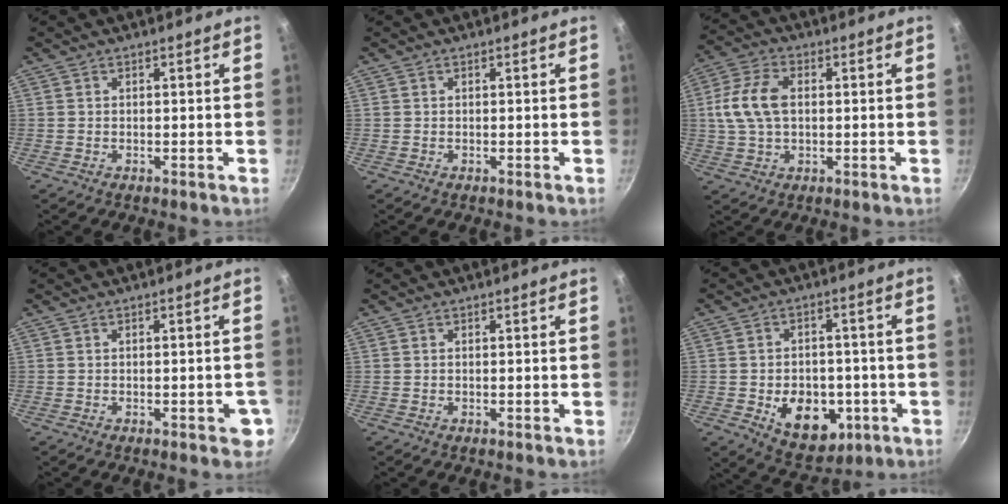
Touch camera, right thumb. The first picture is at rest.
{"total": 0.0}
{"total": 10.0, "force": [1.0, 6.3, 7.6], "torque": [-0.148, 0.018, 0.014]}
{"total": 3.9, "force": [-1.5, 1.6, 3.2], "torque": [-0.024, 0.002, -0.020]}
{"total": 0.0}
{"total": 12.9, "force": [-3.4, 9.2, 8.4], "torque": [-0.082, 0.004, -0.032]}